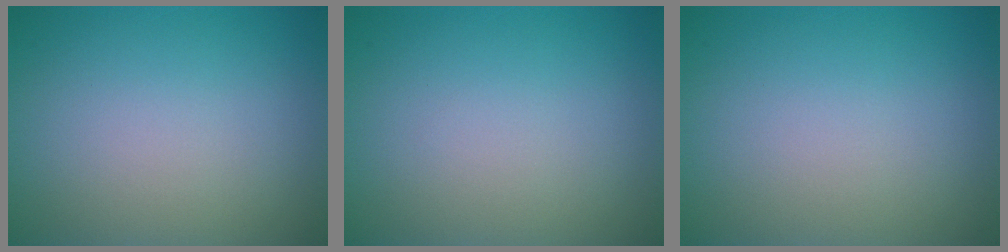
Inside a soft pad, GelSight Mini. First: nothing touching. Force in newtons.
{"total": 0.0}
{"total": 0.0}